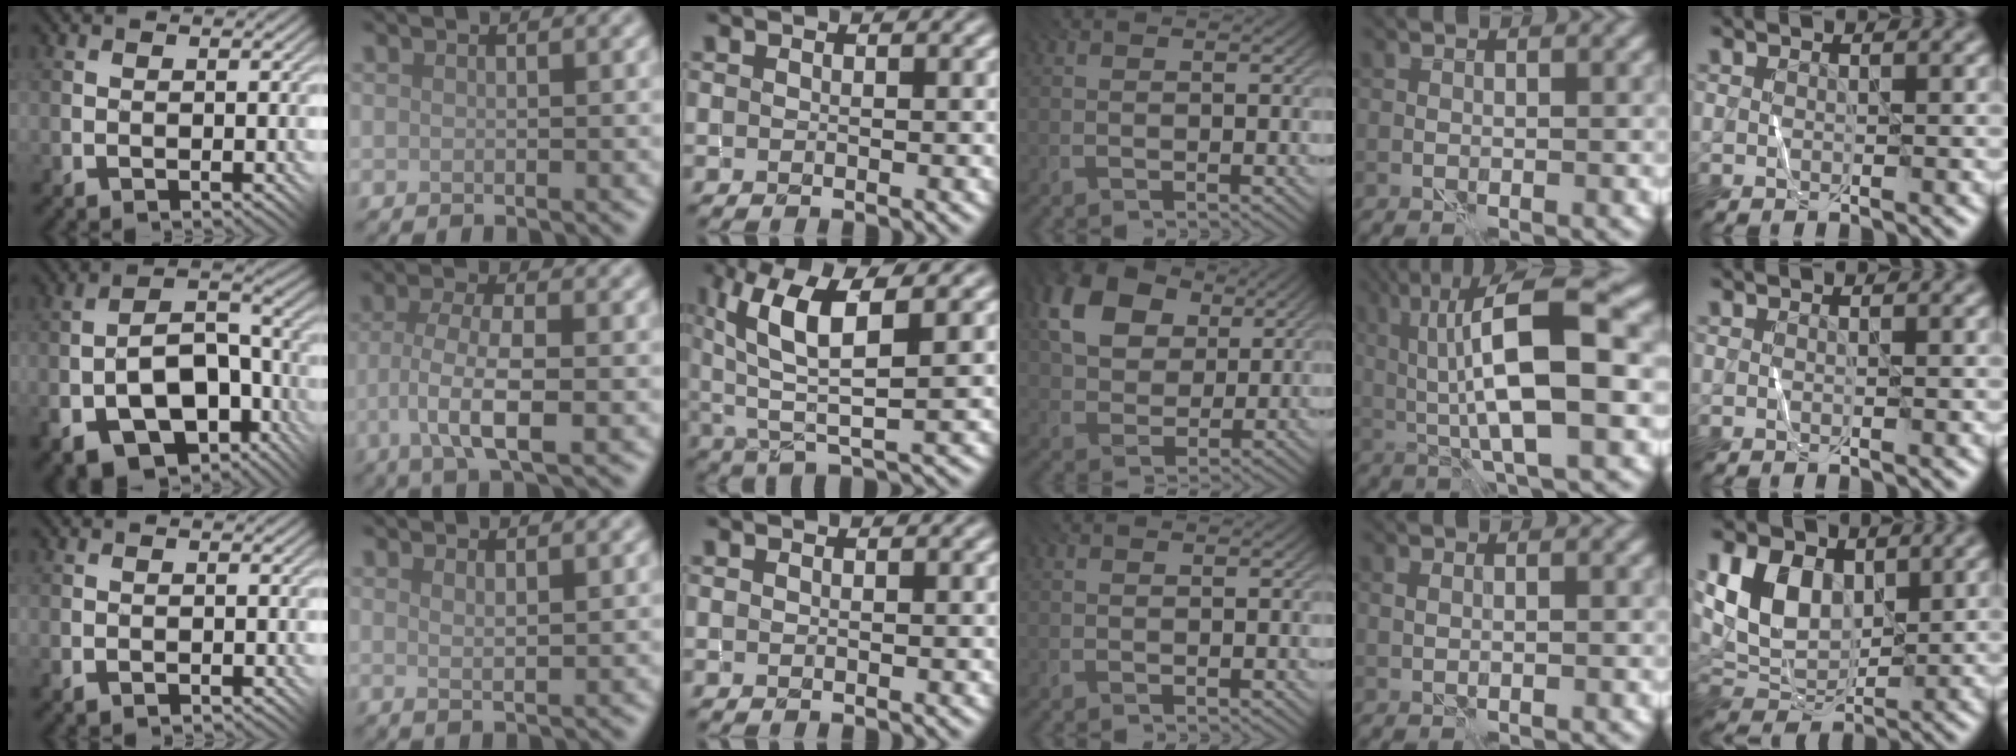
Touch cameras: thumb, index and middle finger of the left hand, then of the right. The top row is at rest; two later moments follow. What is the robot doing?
{"motion": "fold", "object": "shorts"}